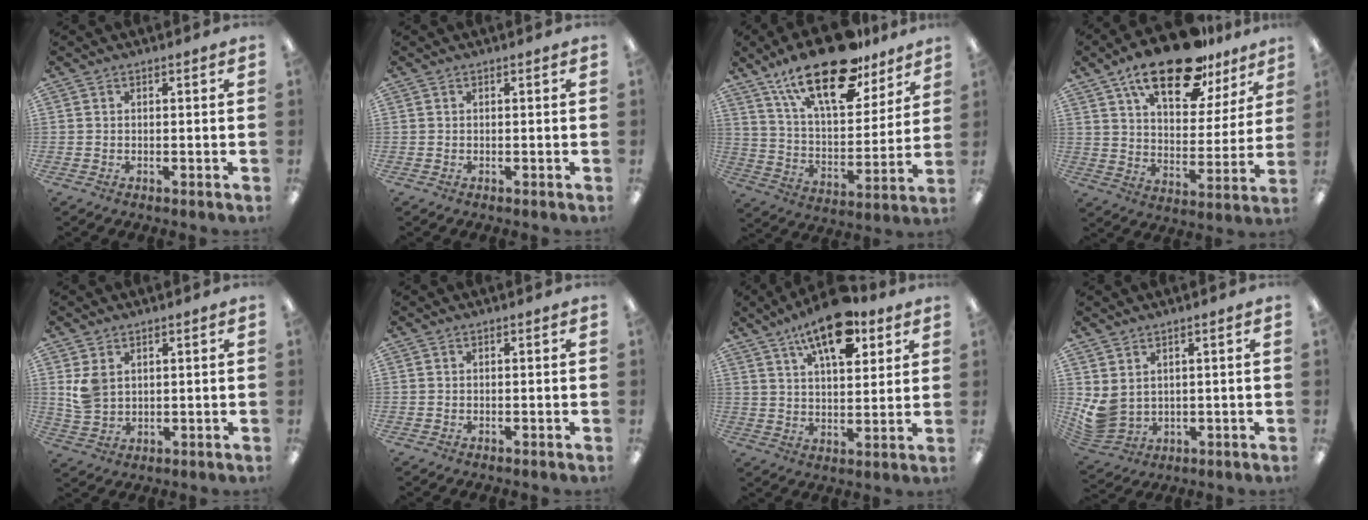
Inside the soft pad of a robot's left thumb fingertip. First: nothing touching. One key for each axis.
{"total": 0.0}
{"total": 23.2, "fx": 16.0, "fy": 9.4, "fz": 14.0, "tx": -0.231, "ty": -0.090, "tz": 0.275}
{"total": 20.3, "fx": 14.3, "fy": 8.3, "fz": 11.7, "tx": -0.187, "ty": -0.076, "tz": 0.241}
{"total": 5.5, "fx": 2.3, "fy": 4.0, "fz": 3.0, "tx": -0.063, "ty": -0.003, "tz": 0.044}
{"total": 0.0}
{"total": 14.7, "fx": 9.0, "fy": 6.5, "fz": 9.6, "tx": -0.145, "ty": -0.039, "tz": 0.151}
{"total": 5.1, "fx": 2.1, "fy": 3.9, "fz": 2.5, "tx": -0.075, "ty": -0.018, "tz": 0.041}